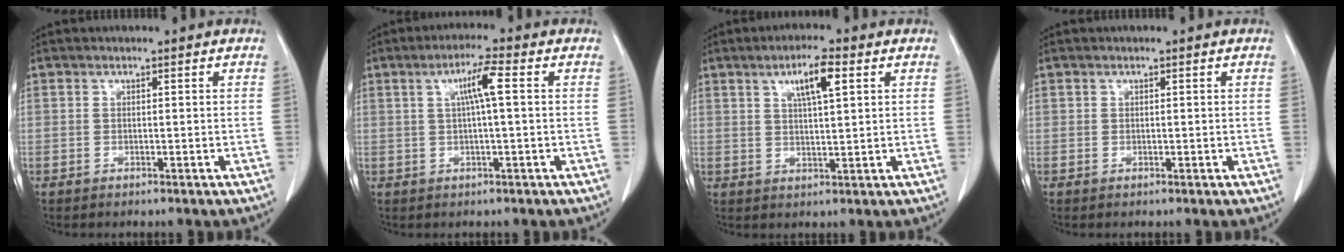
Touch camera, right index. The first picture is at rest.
{"total": 4.8, "force": [1.1, 0.0, 4.7], "torque": [-0.085, 0.010, 0.020]}
{"total": 5.8, "force": [2.6, 0.7, 5.1], "torque": [-0.091, 0.005, 0.045]}
{"total": 0.0}